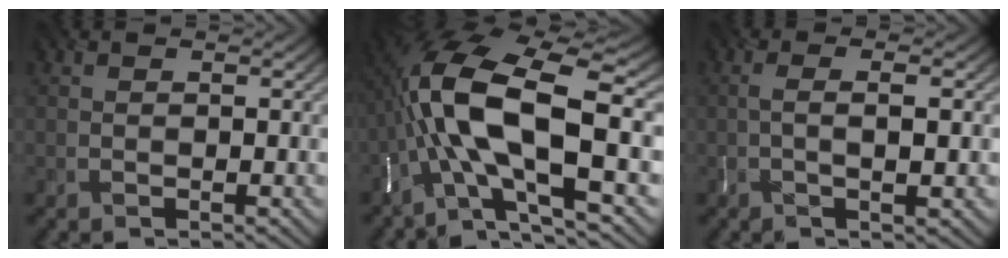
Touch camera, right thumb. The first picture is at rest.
{"total": 16.3, "force": [-1.6, 6.0, 15.1], "torque": [-0.304, 0.020, -0.039]}
{"total": 3.1, "force": [-0.2, 0.7, 3.0], "torque": [-0.055, 0.003, -0.005]}